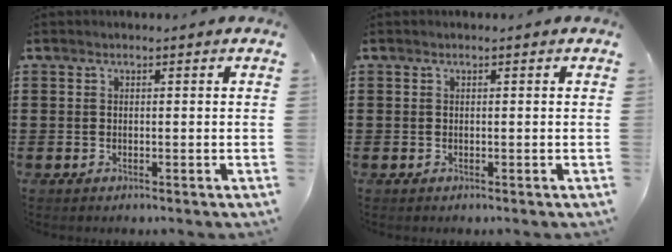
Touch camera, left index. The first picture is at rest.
{"total": 0.0}